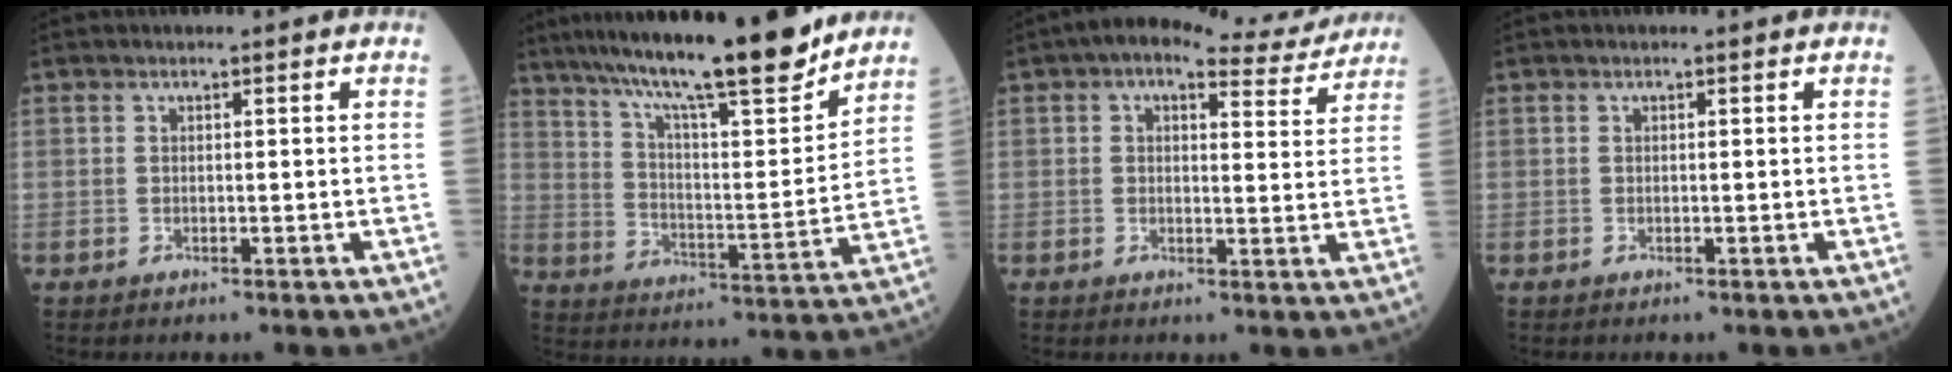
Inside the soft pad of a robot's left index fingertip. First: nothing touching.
{"total": 19.1, "force": [16.0, 1.2, 10.2], "torque": [-0.165, -0.003, 0.250]}
{"total": 9.0, "force": [7.7, 3.0, 3.6], "torque": [-0.046, 0.017, 0.081]}
{"total": 0.0}